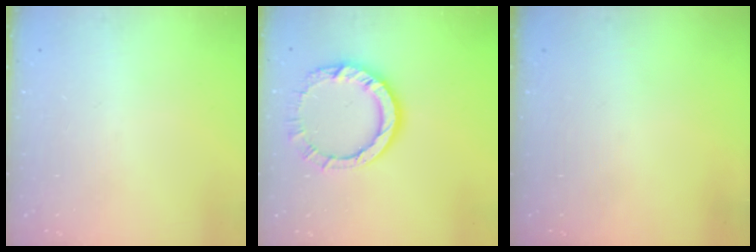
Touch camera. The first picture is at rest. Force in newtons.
{"total": 10.2, "press": 10.2, "slide": 0.9}
{"total": 0.0}